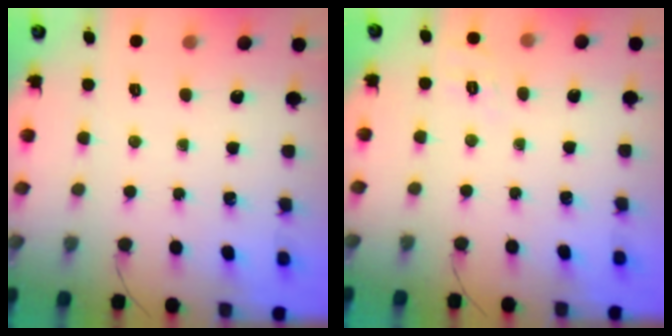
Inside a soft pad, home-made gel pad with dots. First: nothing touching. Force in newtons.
{"total": 3.2, "press": 2.6, "slide": 1.9}